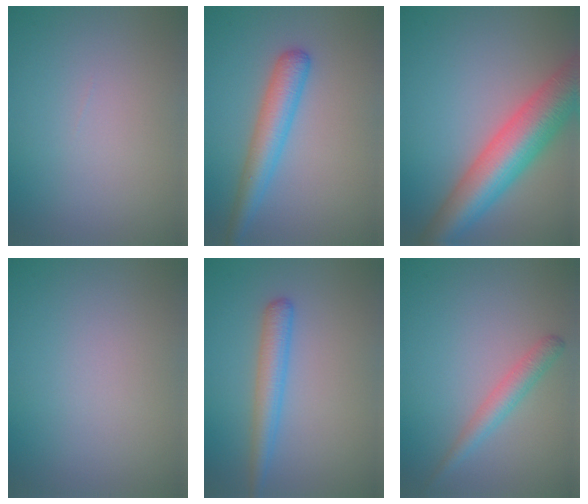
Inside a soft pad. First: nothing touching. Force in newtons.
{"total": 3.9, "press": 3.9, "slide": 0.1}
{"total": 9.2, "press": 9.2, "slide": 0.4}
{"total": 0.0}
{"total": 2.8, "press": 2.8, "slide": 0.1}
{"total": 2.3, "press": 2.3, "slide": 0.1}